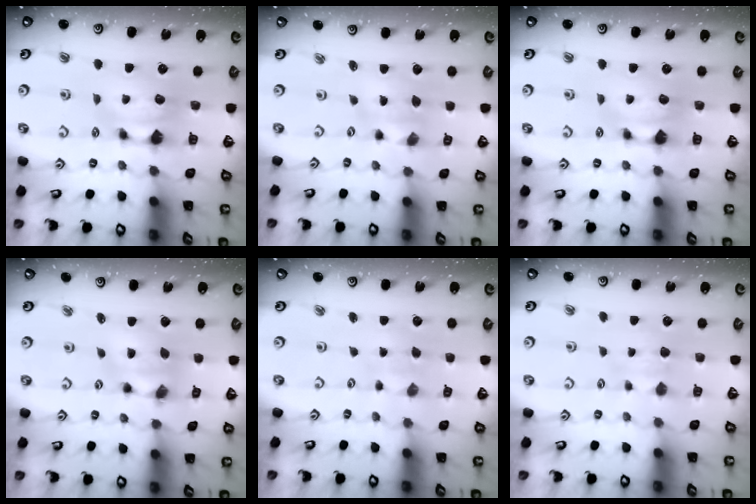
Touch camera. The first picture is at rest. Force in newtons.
{"total": 2.3, "press": 2.1, "slide": 0.9}
{"total": 0.0}
{"total": 3.7, "press": 3.3, "slide": 1.6}
{"total": 5.1, "press": 5.1, "slide": 0.2}
{"total": 2.2, "press": 2.2, "slide": 0.4}